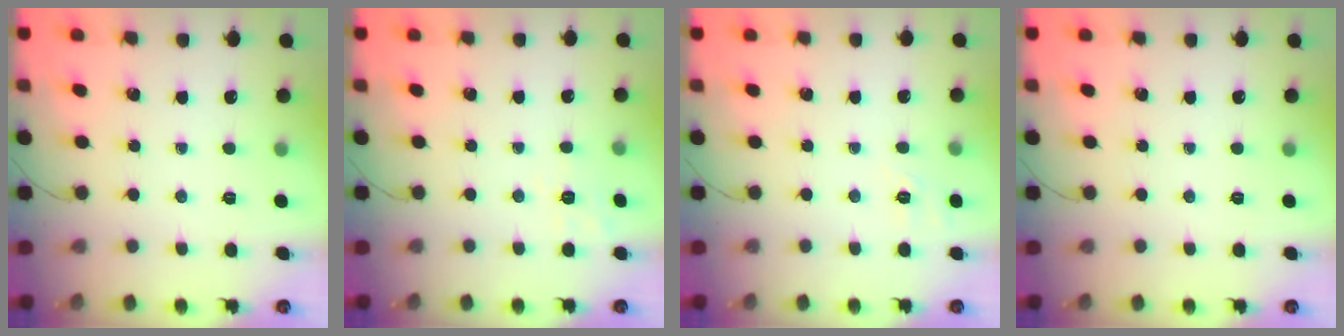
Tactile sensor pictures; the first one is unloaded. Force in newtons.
{"total": 2.8, "press": 2.1, "slide": 1.9}
{"total": 1.9, "press": 0.3, "slide": 1.9}
{"total": 0.0}